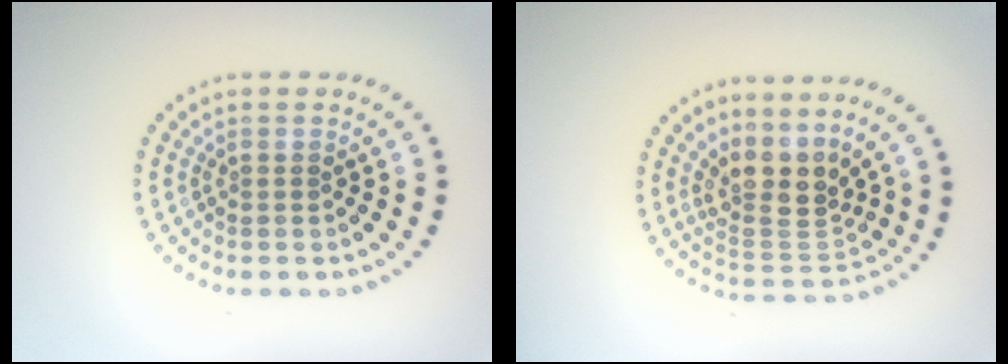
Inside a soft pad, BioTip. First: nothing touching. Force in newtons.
{"total": 3.8, "press": 2.8, "slide": 2.5}